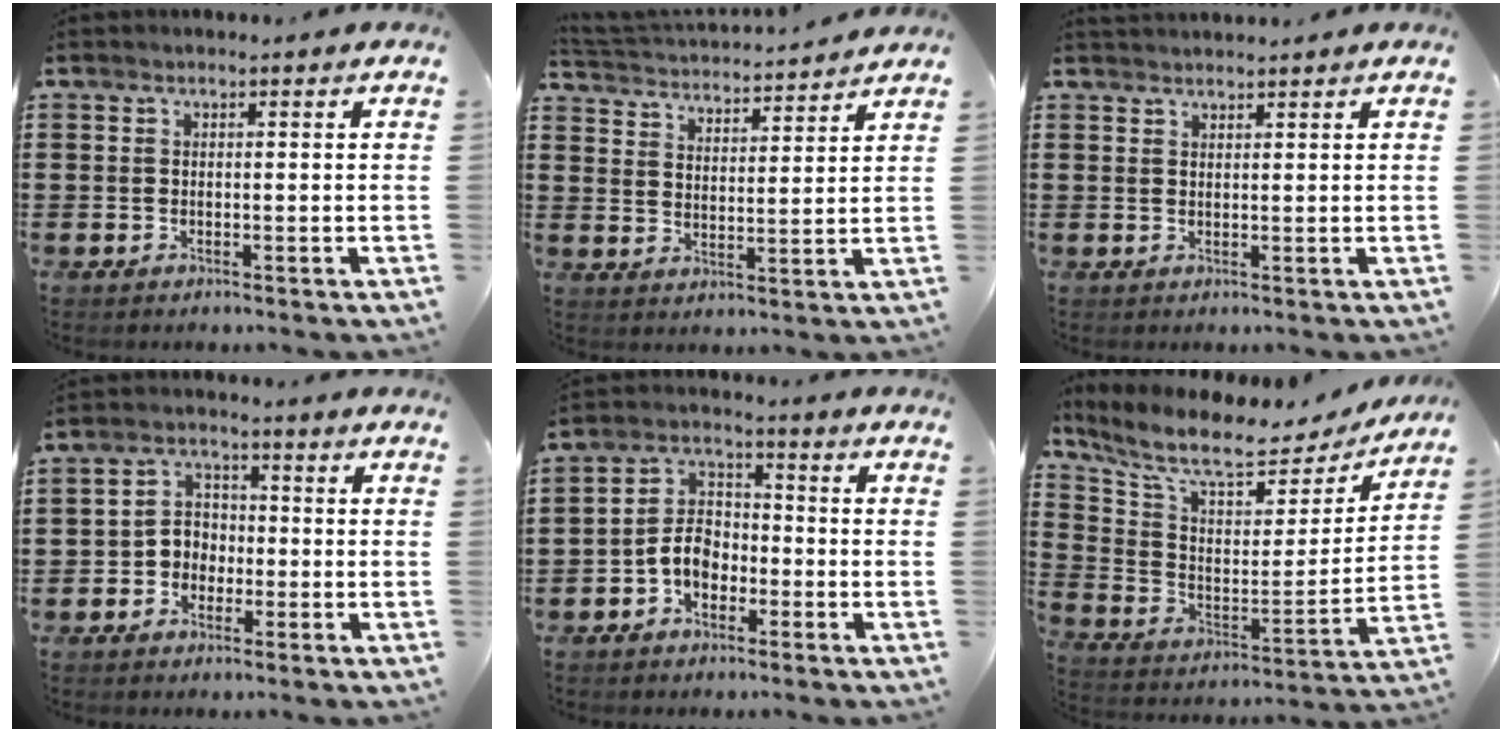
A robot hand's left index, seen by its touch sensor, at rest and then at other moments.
{"total": 3.3, "force": [3.3, -0.1, -0.1], "torque": [-0.020, -0.028, 0.053]}
{"total": 1.3, "force": [1.3, 0.0, 0.1], "torque": [-0.003, 0.000, 0.026]}
{"total": 3.8, "force": [-1.9, 3.1, 1.3], "torque": [-0.035, 0.010, -0.043]}
{"total": 5.7, "force": [-2.6, 3.8, 3.3], "torque": [-0.083, 0.009, -0.056]}
{"total": 9.8, "force": [7.7, 2.7, 5.5], "torque": [-0.140, -0.043, 0.130]}